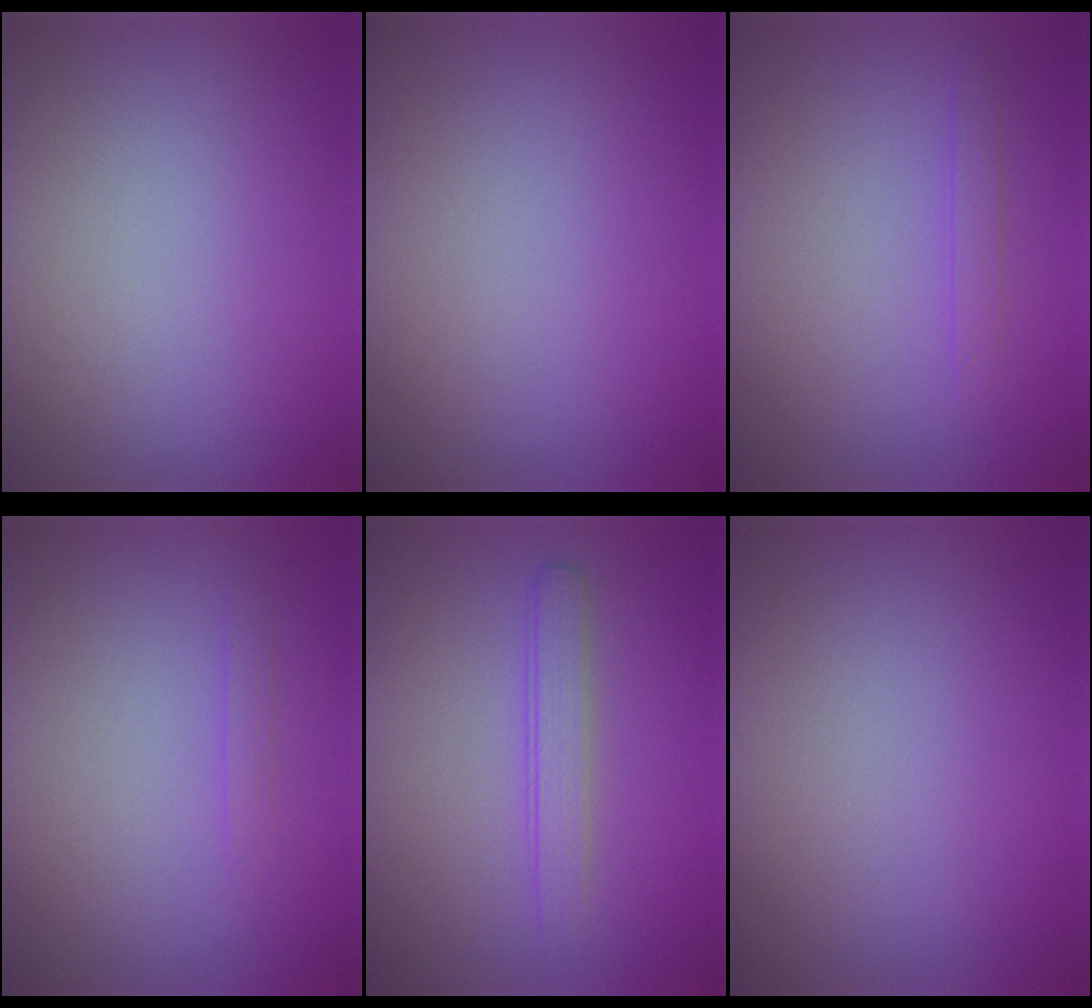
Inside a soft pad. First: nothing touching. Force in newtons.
{"total": 0.0}
{"total": 1.1, "press": 1.1, "slide": 0.1}
{"total": 0.7, "press": 0.7, "slide": 0.1}
{"total": 2.1, "press": 2.1, "slide": 0.1}
{"total": 0.0}